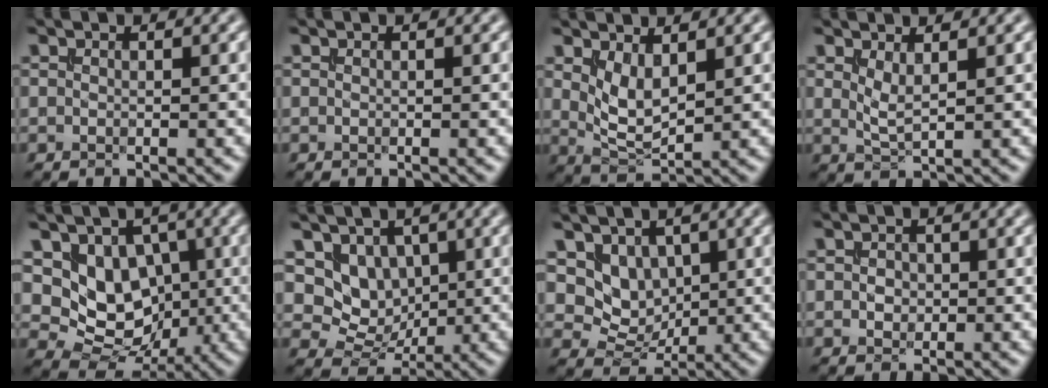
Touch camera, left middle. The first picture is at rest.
{"total": 0.0}
{"total": 3.2, "force": [1.3, 1.5, 2.5], "torque": [-0.060, -0.010, 0.031]}
{"total": 1.6, "force": [0.9, 0.3, 1.3], "torque": [-0.034, -0.006, 0.021]}
{"total": 6.7, "force": [0.8, 5.5, 3.8], "torque": [-0.060, -0.013, 0.004]}
{"total": 4.8, "force": [1.3, 3.9, 2.4], "torque": [-0.039, -0.014, 0.016]}
{"total": 4.3, "force": [1.3, 3.5, 2.2], "torque": [-0.039, -0.014, 0.020]}
{"total": 1.2, "force": [-0.1, 1.0, 0.6], "torque": [-0.013, 0.000, -0.004]}